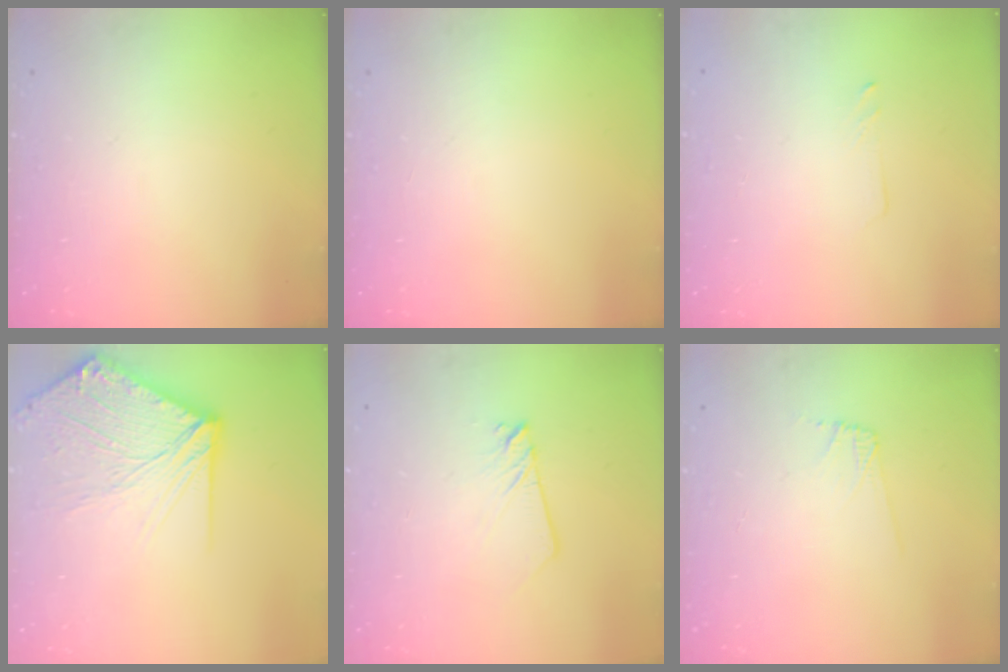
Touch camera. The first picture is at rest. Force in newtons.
{"total": 0.0}
{"total": 1.3, "press": 1.2, "slide": 0.1}
{"total": 15.4, "press": 15.3, "slide": 1.8}
{"total": 2.8, "press": 2.8, "slide": 0.3}
{"total": 5.4, "press": 5.4, "slide": 0.6}